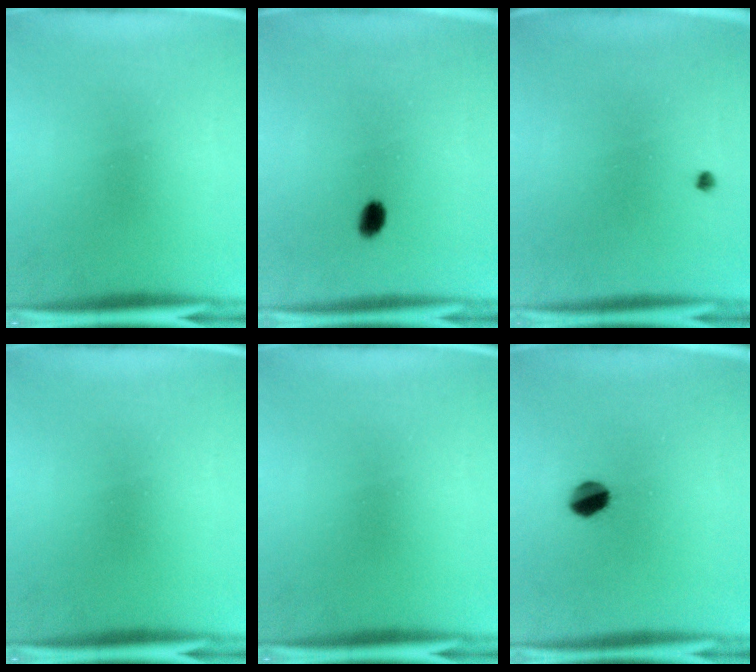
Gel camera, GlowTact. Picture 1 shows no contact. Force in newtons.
{"total": 2.4}
{"total": 0.6}
{"total": 0.0}
{"total": 0.0}
{"total": 5.5}